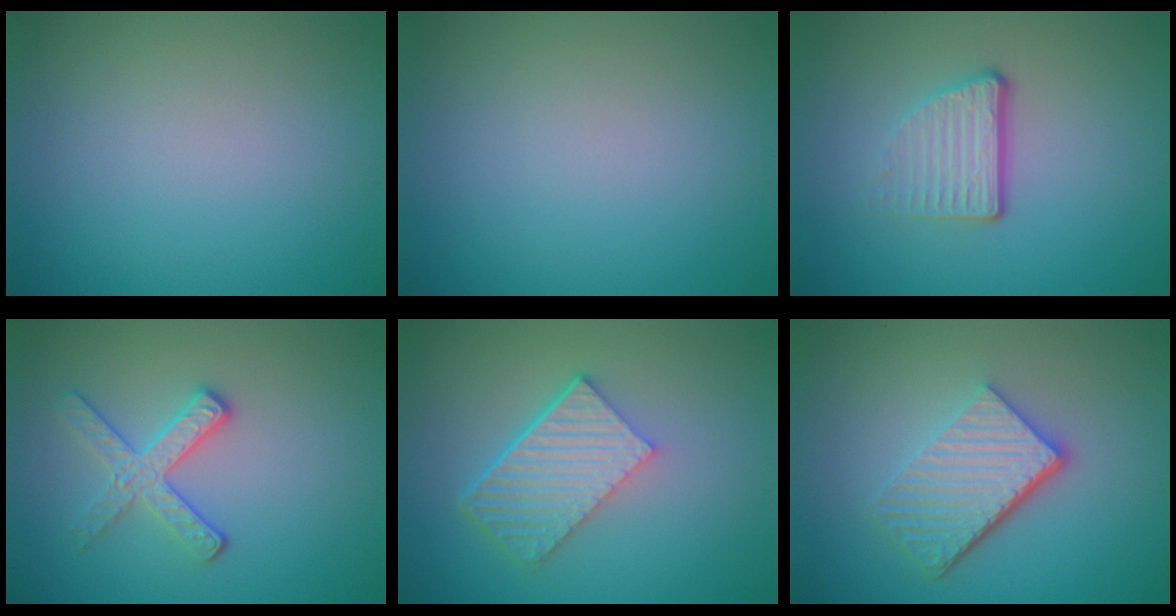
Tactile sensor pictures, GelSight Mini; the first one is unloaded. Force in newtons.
{"total": 0.0}
{"total": 3.7, "press": 2.2, "slide": 3.0}
{"total": 2.8, "press": 2.6, "slide": 1.0}
{"total": 5.7, "press": 3.9, "slide": 4.2}
{"total": 5.6, "press": 3.8, "slide": 4.1}